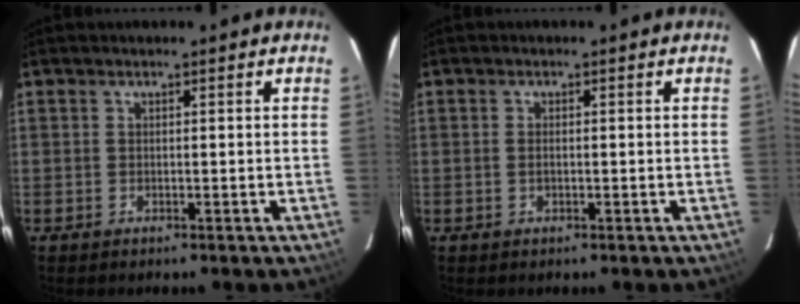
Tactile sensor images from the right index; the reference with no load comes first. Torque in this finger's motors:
{"motor_torque": [-0.20, -0.02, 0.01, 0.00]}